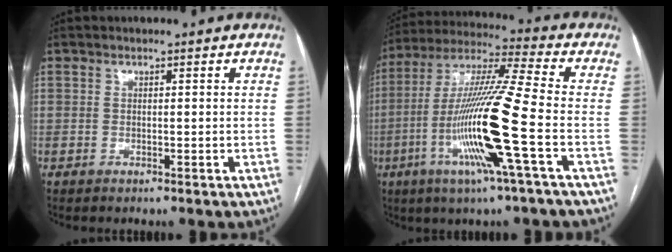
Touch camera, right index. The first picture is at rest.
{"total": 17.5, "force": [-5.0, -1.1, 16.8], "torque": [-0.333, -0.015, -0.105]}